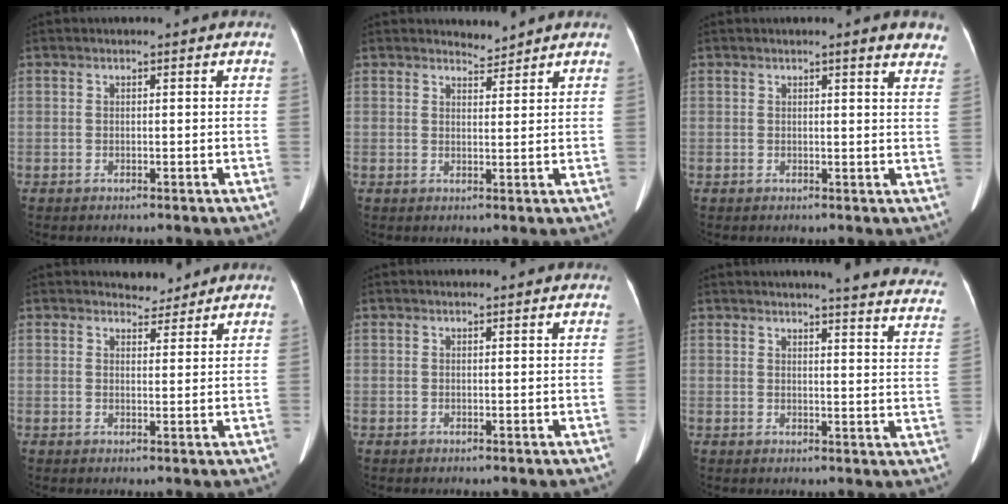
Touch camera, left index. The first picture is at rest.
{"total": 2.0, "force": [2.0, 0.1, -0.3], "torque": [-0.003, -0.004, 0.033]}
{"total": 5.1, "force": [4.2, 0.6, 2.8], "torque": [-0.018, -0.005, 0.032]}
{"total": 2.7, "force": [2.6, 0.9, -0.1], "torque": [0.003, -0.003, 0.037]}
{"total": 1.3, "force": [1.2, 0.2, 0.5], "torque": [-0.010, 0.014, 0.015]}
{"total": 19.4, "force": [18.2, 1.1, 6.6], "torque": [-0.068, -0.091, 0.183]}